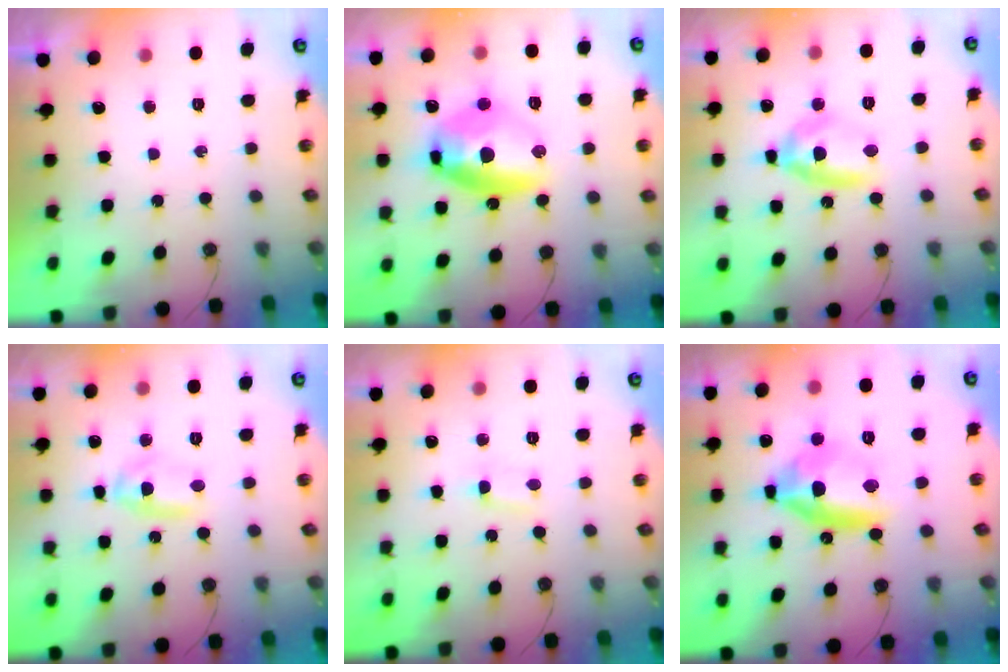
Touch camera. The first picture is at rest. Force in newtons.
{"total": 14.8, "press": 14.7, "slide": 1.7}
{"total": 12.2, "press": 12.1, "slide": 1.1}
{"total": 5.6, "press": 4.2, "slide": 3.7}
{"total": 1.3, "press": 1.3, "slide": 0.2}
{"total": 13.4, "press": 13.2, "slide": 2.4}